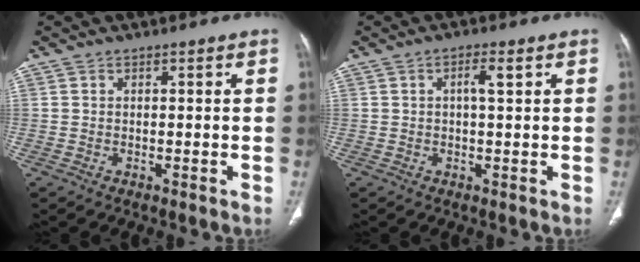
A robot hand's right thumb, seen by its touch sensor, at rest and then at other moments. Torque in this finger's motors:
{"motor_torque": [0.05, -0.15, 0.02, 0.12, 0.11]}